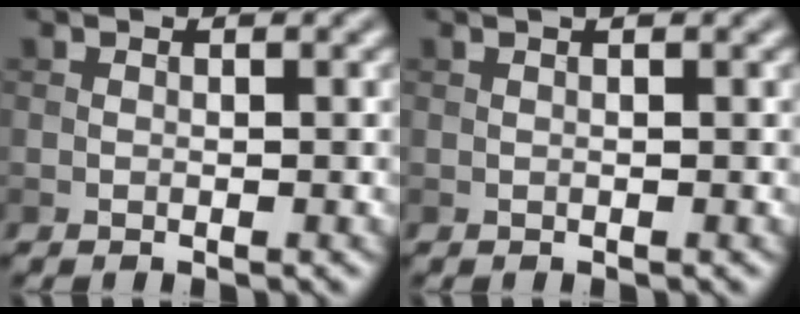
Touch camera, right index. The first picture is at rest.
{"total": 1.5, "force": [0.7, 0.4, 1.2], "torque": [-0.011, -0.001, 0.001]}